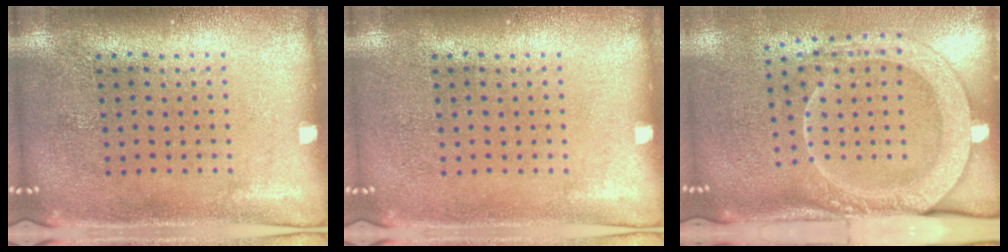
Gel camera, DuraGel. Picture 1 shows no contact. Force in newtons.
{"total": 0.0}
{"total": 2.7, "press": 2.1, "slide": 1.7}